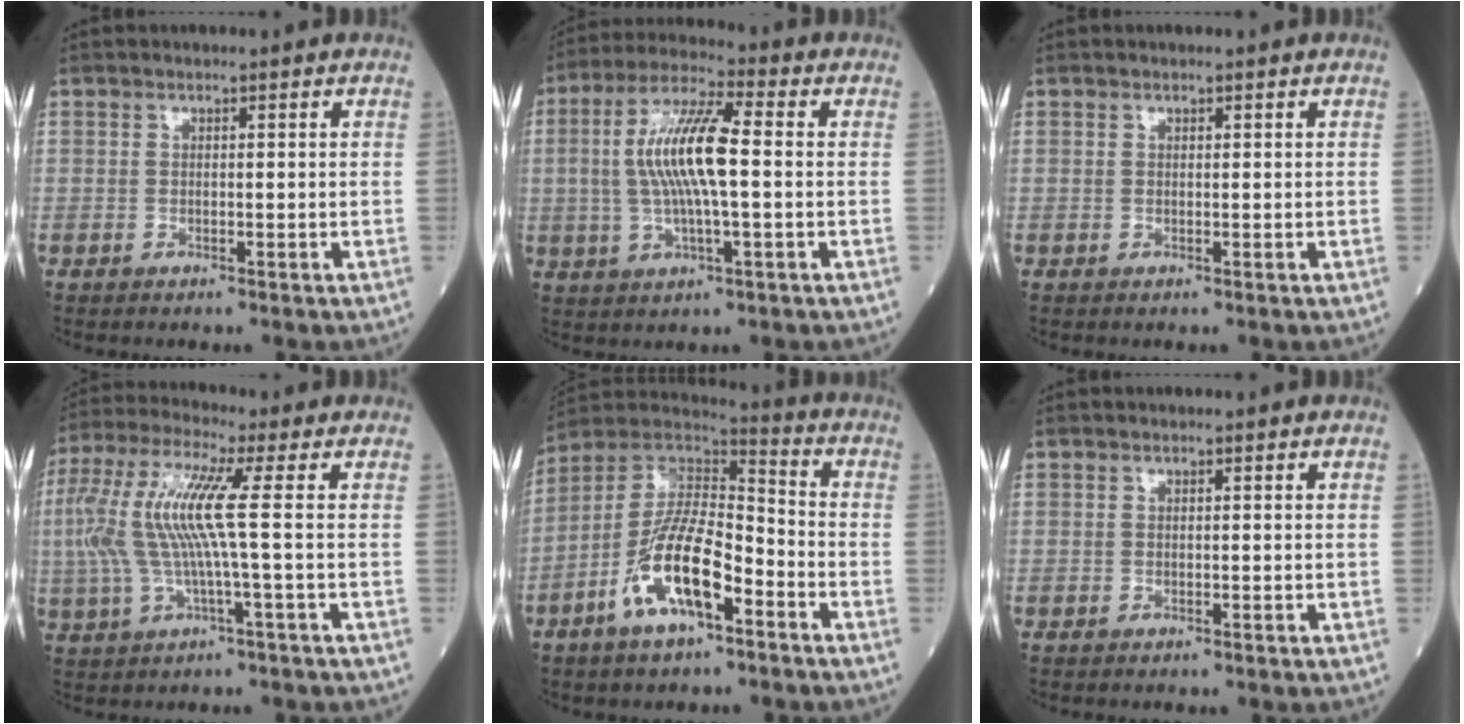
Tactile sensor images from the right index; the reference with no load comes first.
{"total": 11.6, "force": [0.3, 2.0, 11.5], "torque": [-0.231, 0.014, 0.002]}
{"total": 0.0}
{"total": 11.7, "force": [0.7, 0.3, 11.7], "torque": [-0.260, 0.019, 0.006]}
{"total": 14.2, "force": [-6.2, 4.4, 11.9], "torque": [-0.235, 0.009, -0.117]}
{"total": 0.0}